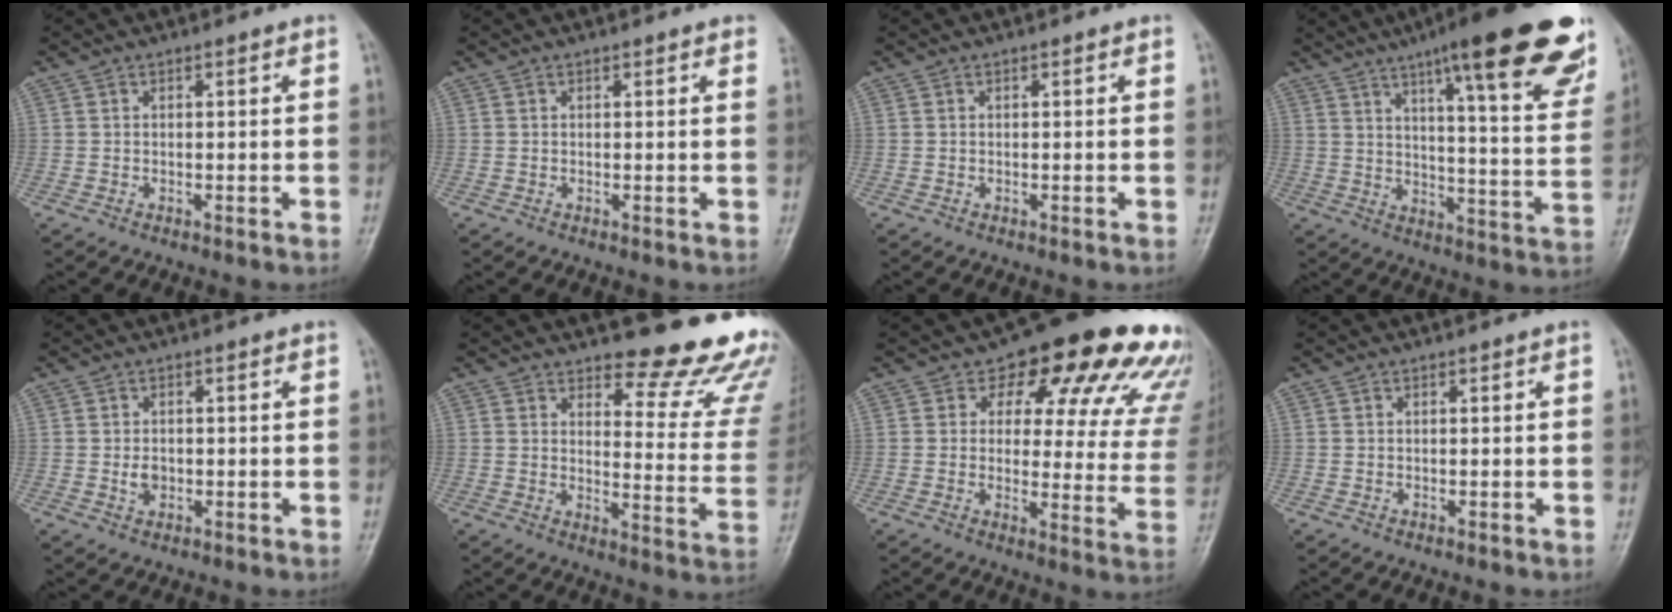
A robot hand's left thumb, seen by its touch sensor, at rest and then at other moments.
{"total": 2.2, "force": [1.7, 0.5, 1.2], "torque": [-0.006, 0.003, 0.011]}
{"total": 0.0}
{"total": 28.6, "force": [17.9, 5.8, 21.5], "torque": [-0.259, -0.046, 0.237]}
{"total": 2.3, "force": [-0.3, 1.7, 1.4], "torque": [-0.018, 0.001, -0.004]}
{"total": 18.3, "force": [15.3, 5.4, 8.5], "torque": [-0.053, -0.137, 0.175]}
{"total": 21.7, "force": [14.0, 10.3, 12.9], "torque": [-0.108, -0.054, 0.151]}
{"total": 0.0}